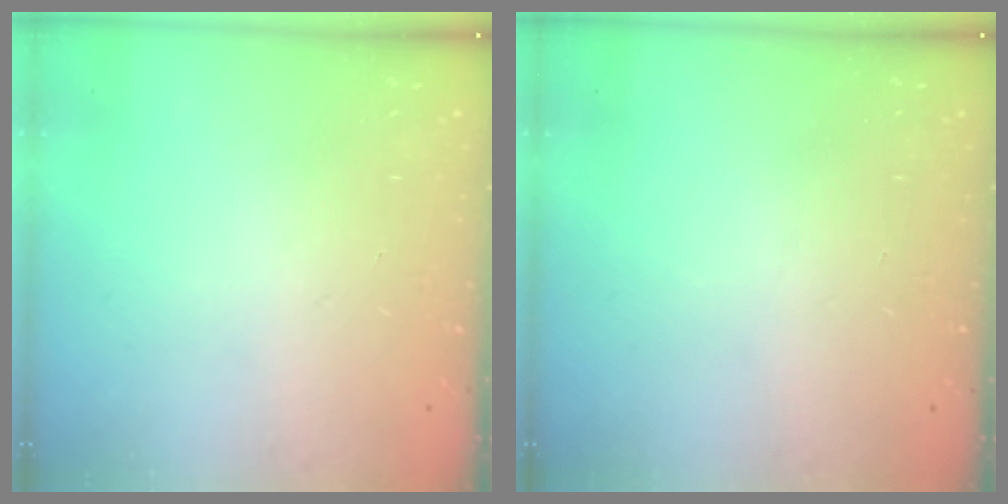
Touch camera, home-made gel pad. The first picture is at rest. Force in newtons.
{"total": 0.0}